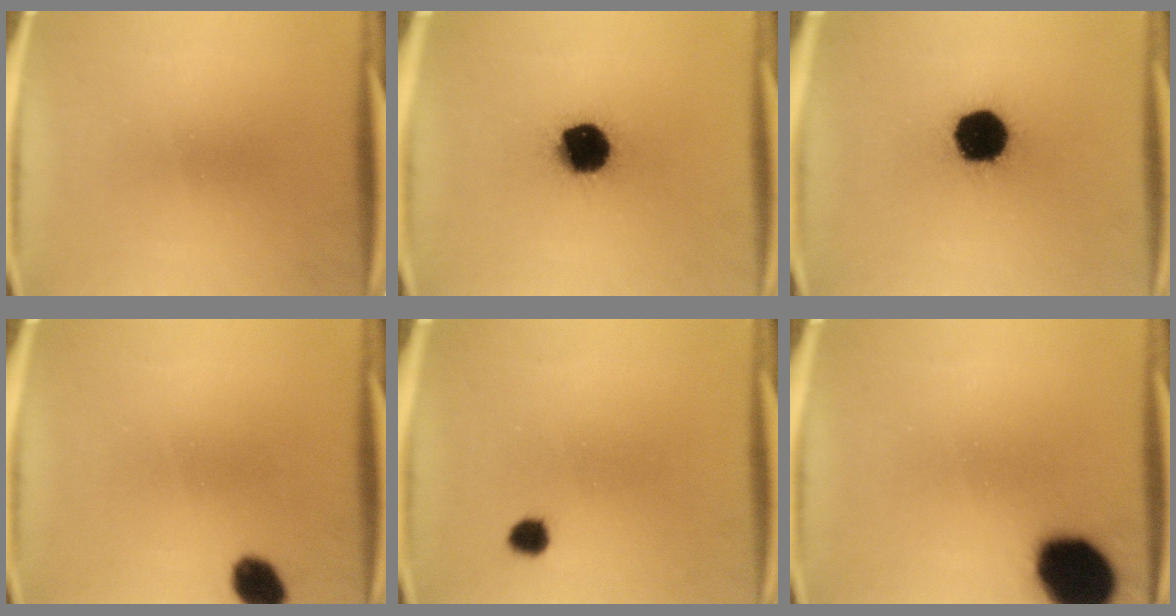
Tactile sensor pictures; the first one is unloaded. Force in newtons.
{"total": 16.1}
{"total": 17.3}
{"total": 5.4}
{"total": 2.5}
{"total": 17.9}